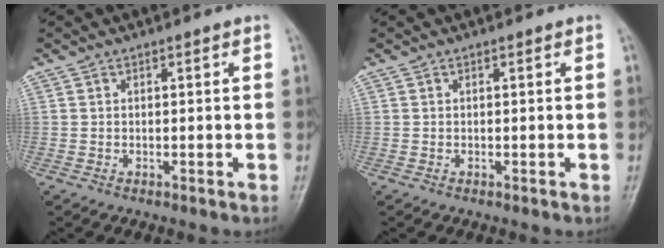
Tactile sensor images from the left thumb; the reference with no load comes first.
{"total": 0.0}